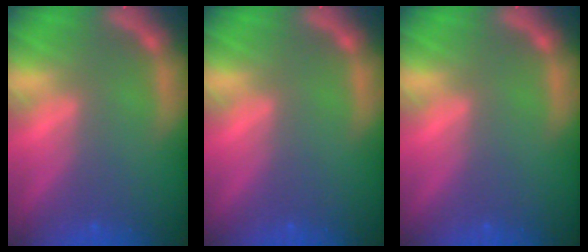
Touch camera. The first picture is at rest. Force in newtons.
{"total": 0.0}
{"total": 0.0}